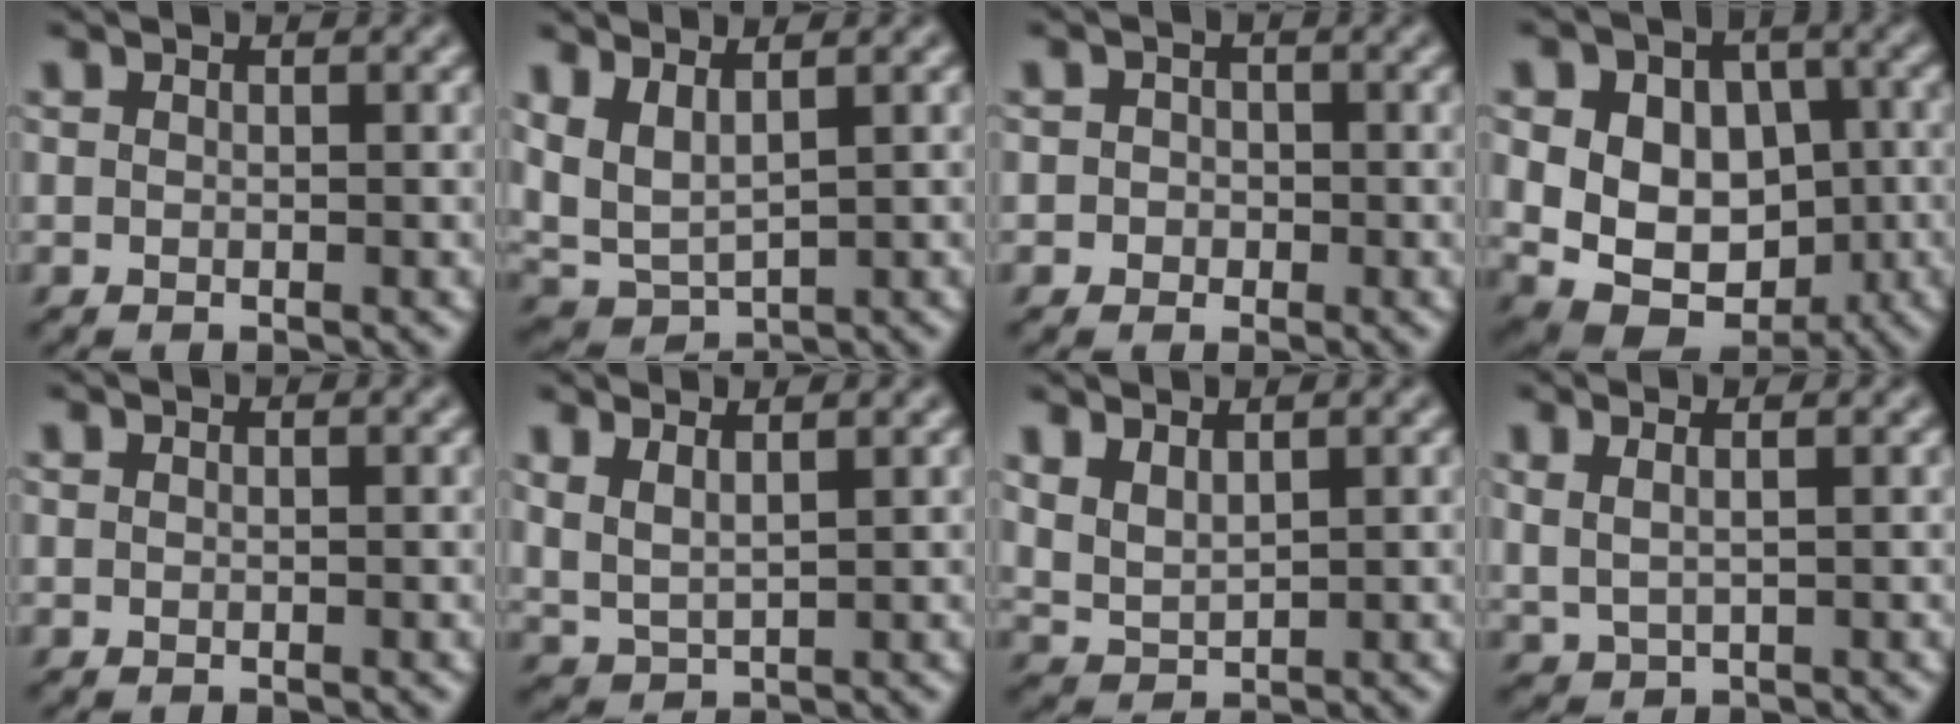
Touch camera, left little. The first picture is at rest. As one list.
[{"total": 3.5, "force": [1.4, 1.5, 2.8], "torque": [-0.069, -0.003, 0.029]}, {"total": 1.9, "force": [-0.3, 1.8, 0.6], "torque": [0.007, 0.006, -0.017]}, {"total": 13.1, "force": [0.6, 10.4, 8.0], "torque": [-0.136, 0.027, -0.005]}, {"total": 0.0}, {"total": 2.4, "force": [1.6, 0.7, 1.6], "torque": [-0.043, 0.000, 0.035]}, {"total": 2.7, "force": [1.5, 1.3, 1.8], "torque": [-0.049, -0.001, 0.034]}, {"total": 1.6, "force": [1.0, 0.2, 1.3], "torque": [-0.034, 0.001, 0.023]}]